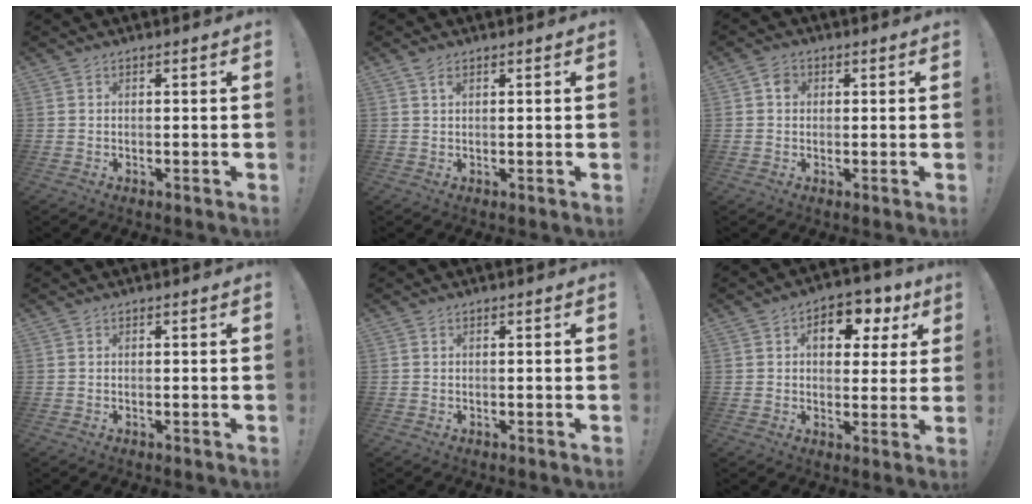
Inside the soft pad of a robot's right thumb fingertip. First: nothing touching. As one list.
[{"total": 1.8, "force": [1.1, 0.8, 1.1], "torque": [-0.020, -0.001, 0.019]}, {"total": 3.0, "force": [0.4, 2.6, 1.5], "torque": [-0.020, 0.006, 0.007]}, {"total": 0.0}, {"total": 0.7, "force": [0.2, 0.7, -0.3], "torque": [0.007, 0.003, 0.003]}, {"total": 9.7, "force": [3.6, 6.3, 6.4], "torque": [-0.078, -0.012, 0.060]}]